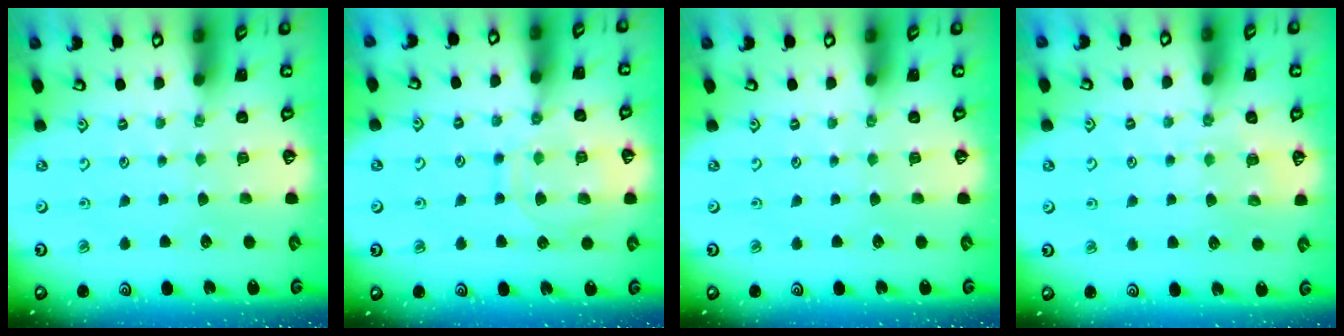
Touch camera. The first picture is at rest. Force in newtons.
{"total": 12.2, "press": 12.1, "slide": 1.1}
{"total": 0.0}
{"total": 4.8, "press": 4.8, "slide": 0.7}